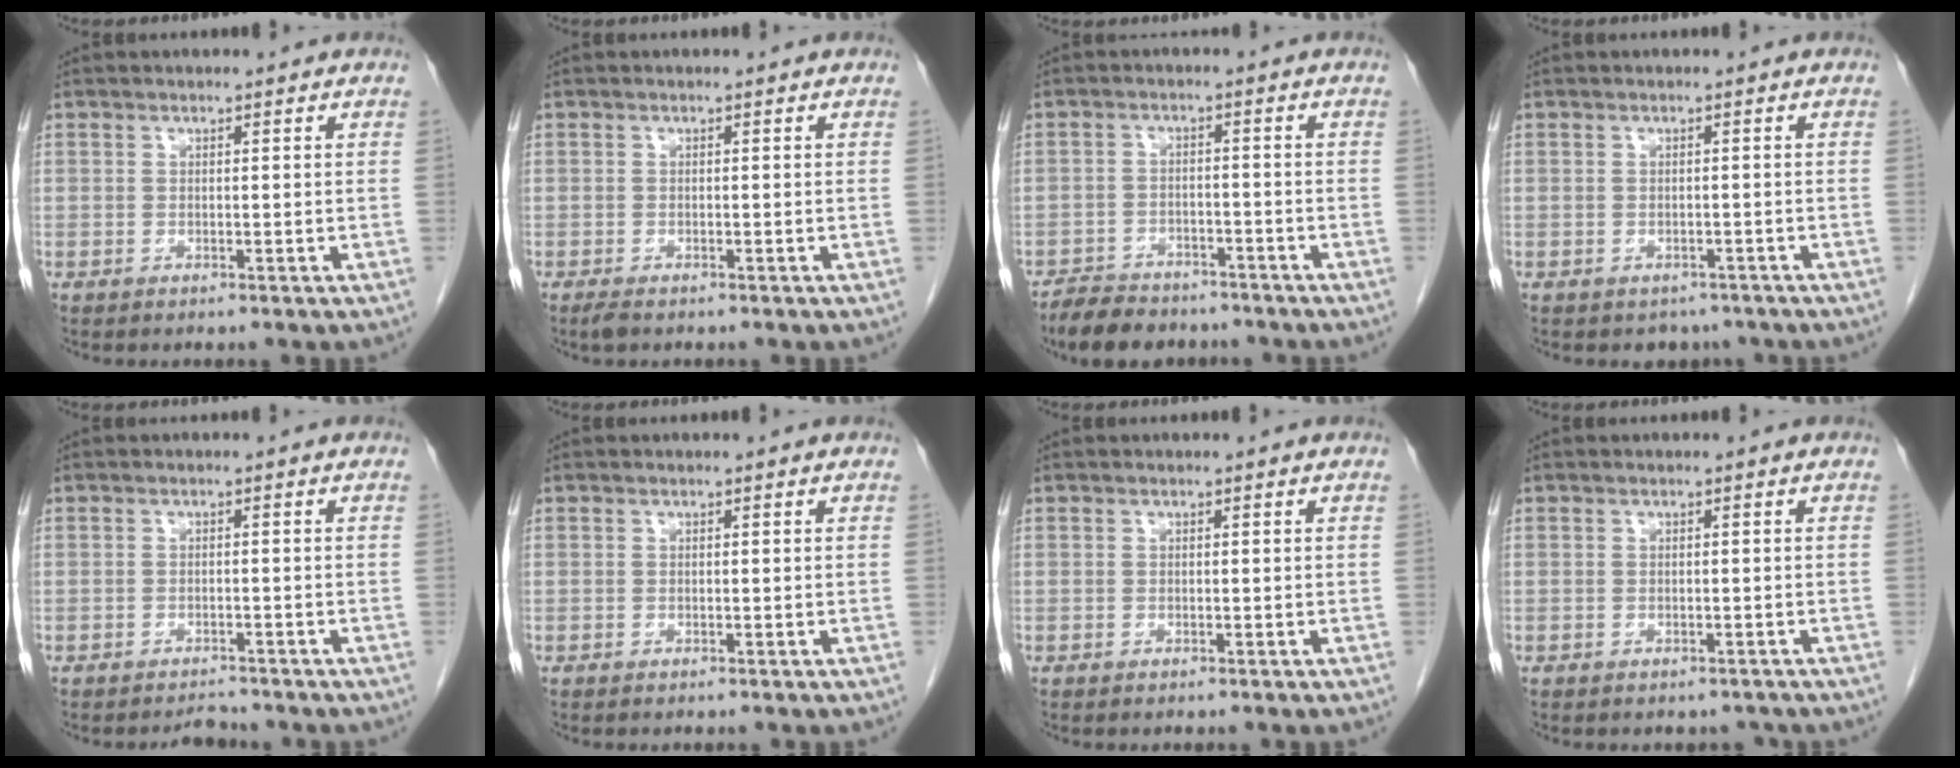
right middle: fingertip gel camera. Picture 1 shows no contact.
{"total": 1.3, "force": [-0.9, 0.5, 0.8], "torque": [-0.021, -0.003, -0.015]}
{"total": 7.9, "force": [-6.8, 3.1, 2.5], "torque": [-0.041, -0.007, -0.106]}
{"total": 2.7, "force": [-2.2, 1.6, 0.2], "torque": [-0.004, 0.004, -0.027]}
{"total": 1.7, "force": [-1.7, 0.2, -0.1], "torque": [-0.005, -0.010, -0.022]}
{"total": 0.0}
{"total": 0.0}
{"total": 1.8, "force": [-1.5, 0.8, 0.2], "torque": [-0.004, -0.001, -0.021]}